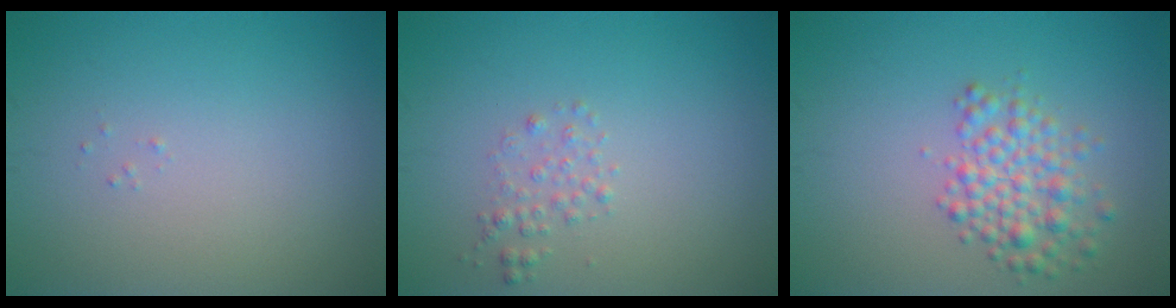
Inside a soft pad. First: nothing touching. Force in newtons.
{"total": 1.2, "press": 1.2, "slide": 0.1}
{"total": 3.5, "press": 3.5, "slide": 0.1}